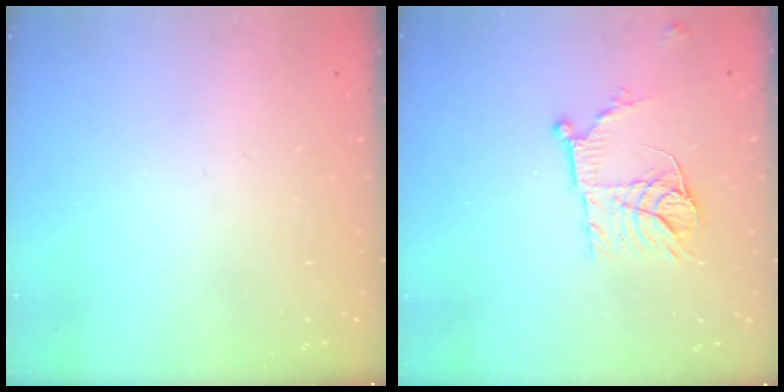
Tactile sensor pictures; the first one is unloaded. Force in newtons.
{"total": 12.2, "press": 12.1, "slide": 1.1}